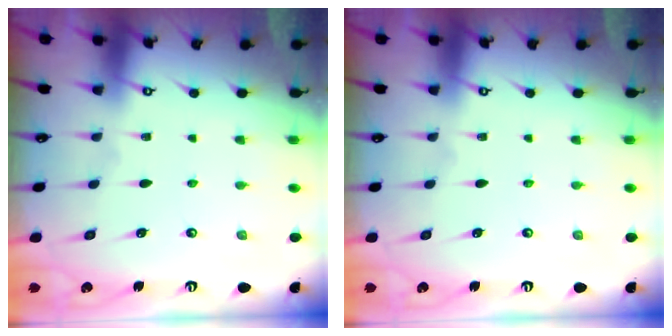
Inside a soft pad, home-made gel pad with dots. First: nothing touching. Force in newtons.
{"total": 0.0}